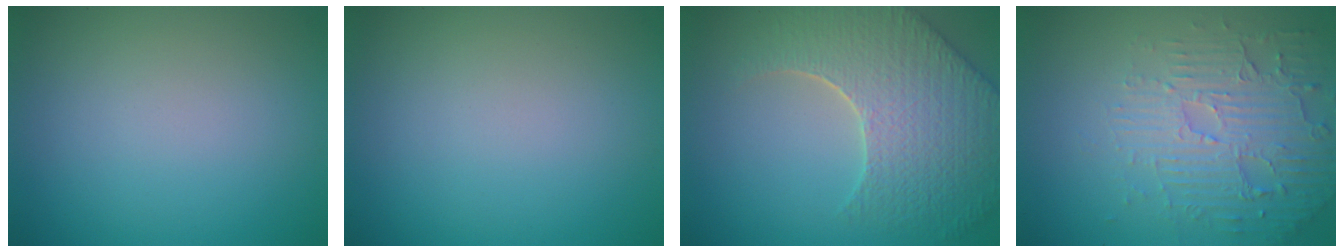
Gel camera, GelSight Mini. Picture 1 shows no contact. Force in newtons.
{"total": 0.0}
{"total": 8.4, "press": 6.1, "slide": 5.8}
{"total": 5.6, "press": 3.7, "slide": 4.2}